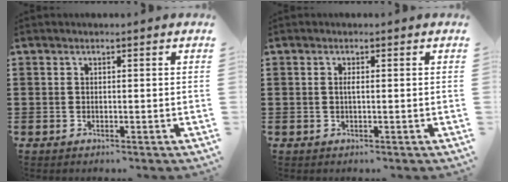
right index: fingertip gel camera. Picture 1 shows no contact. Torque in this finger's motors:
{"motor_torque": [0.19, -0.04, 0.17, 0.05]}